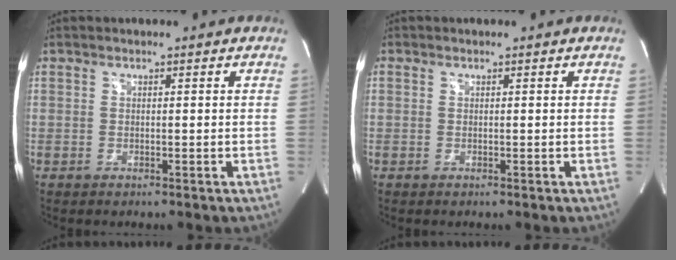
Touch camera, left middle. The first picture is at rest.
{"total": 0.0}